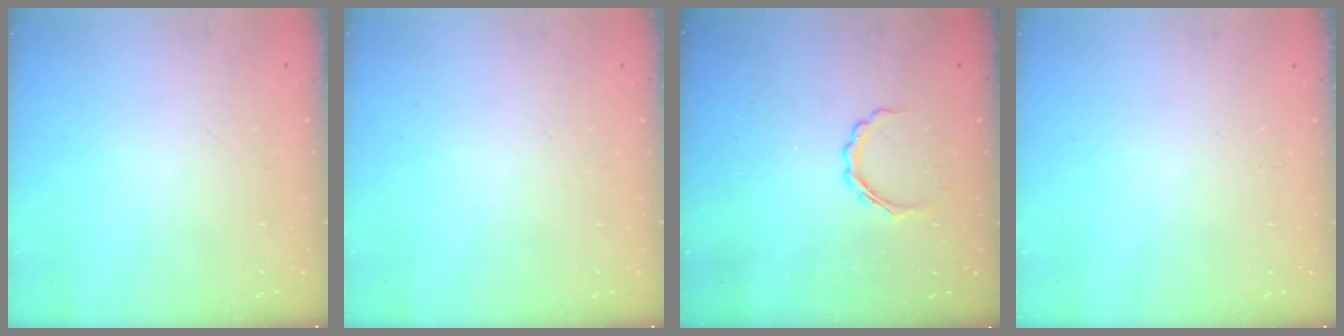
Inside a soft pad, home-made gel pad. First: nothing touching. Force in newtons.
{"total": 0.0}
{"total": 3.9, "press": 3.8, "slide": 0.7}
{"total": 0.0}